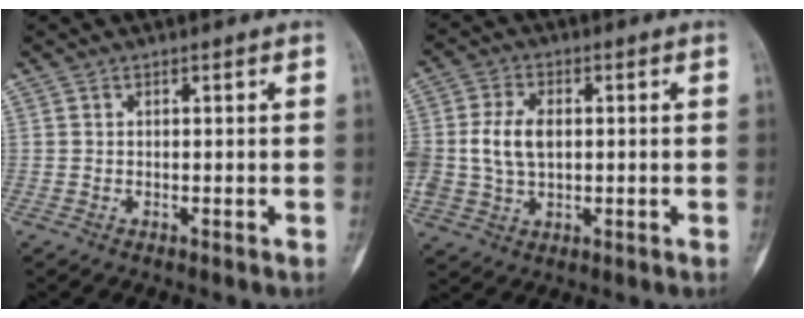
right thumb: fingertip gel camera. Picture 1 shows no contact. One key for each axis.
{"total": 7.9, "fx": 0.4, "fy": 5.4, "fz": 5.7, "tx": -0.112, "ty": 0.007, "tz": 0.011}